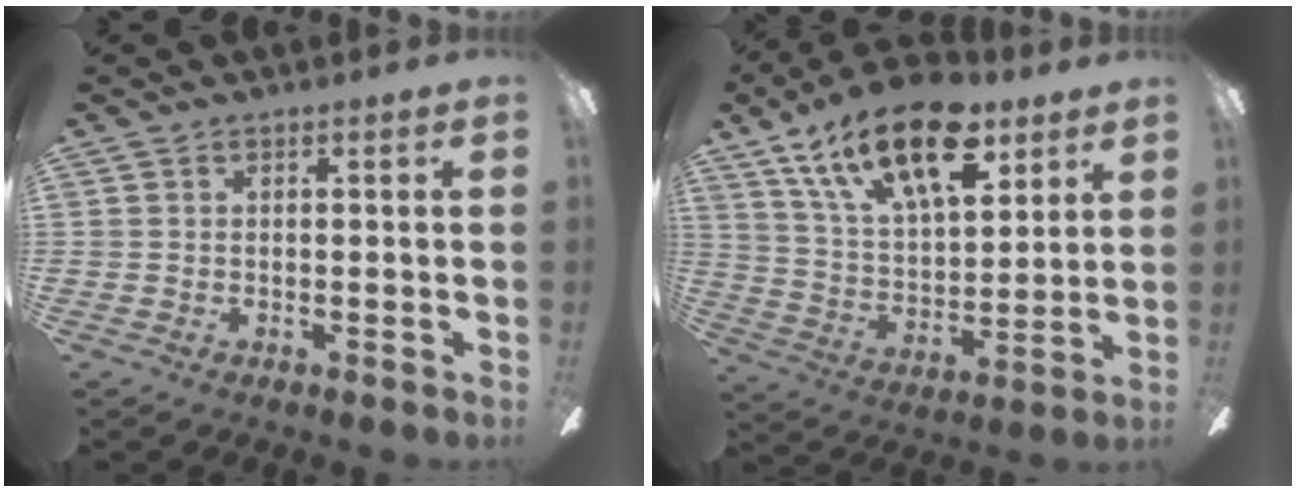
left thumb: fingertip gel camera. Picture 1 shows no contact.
{"total": 21.2, "force": [12.5, 10.2, 13.8], "torque": [-0.248, -0.059, 0.214]}